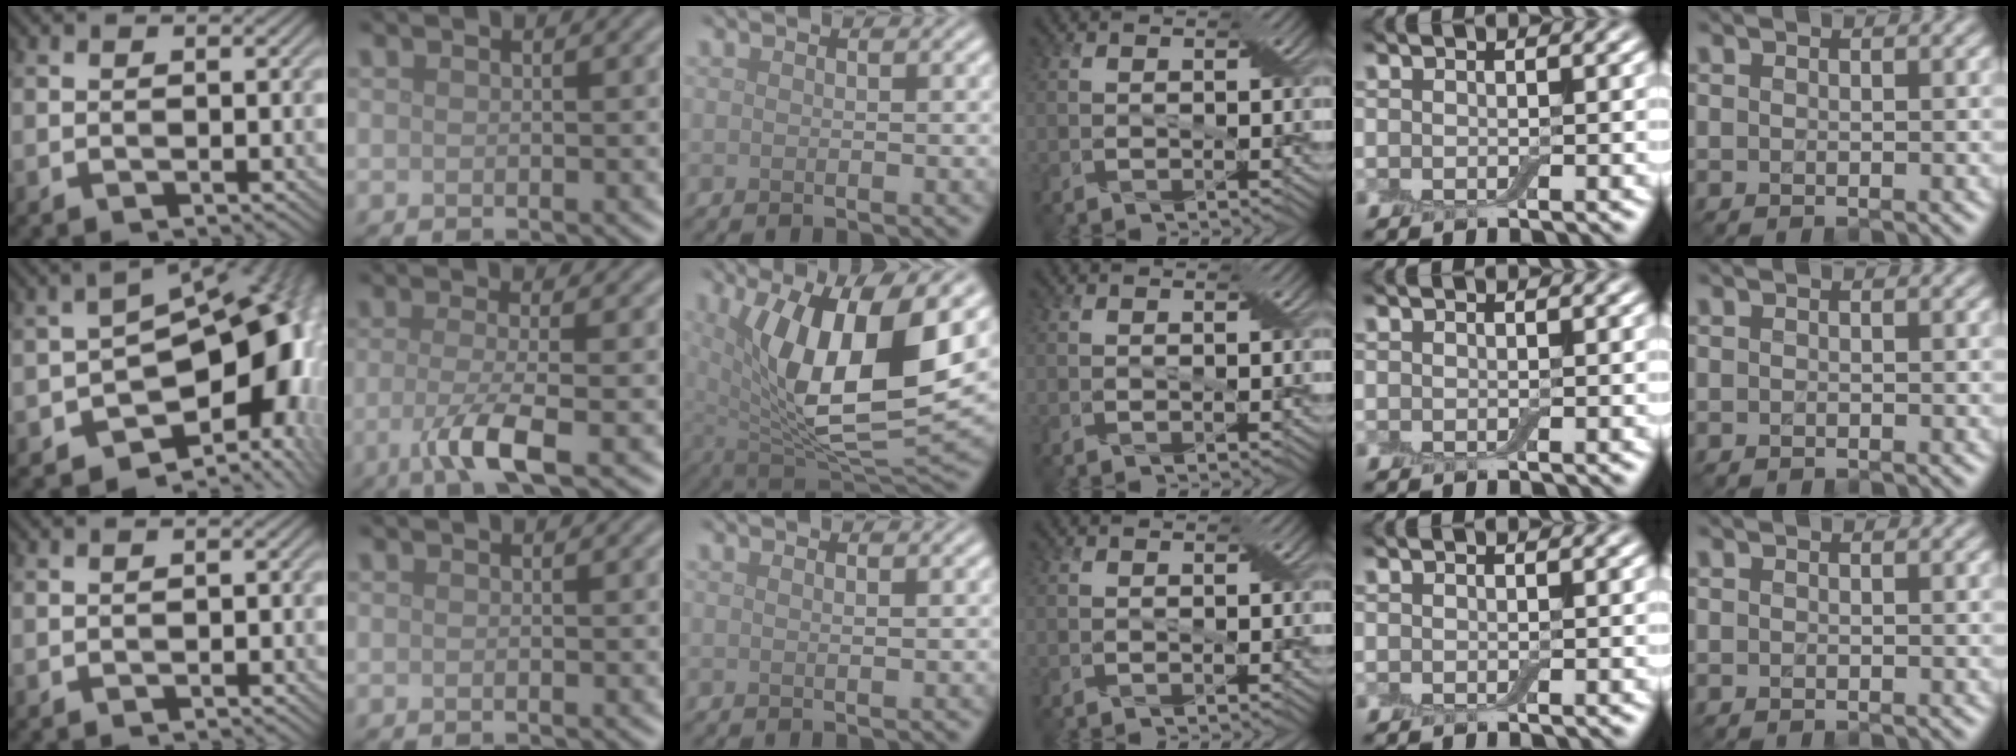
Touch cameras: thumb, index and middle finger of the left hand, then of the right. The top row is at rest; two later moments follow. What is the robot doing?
{"motion": "extract", "object": "backpack"}